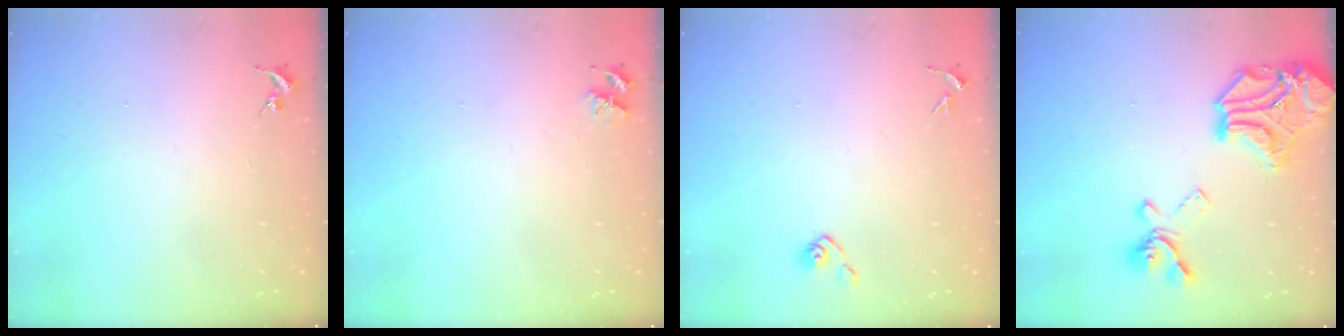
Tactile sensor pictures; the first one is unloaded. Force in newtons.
{"total": 3.6, "press": 3.6, "slide": 0.5}
{"total": 4.3, "press": 4.2, "slide": 0.5}
{"total": 23.2, "press": 23.0, "slide": 2.9}